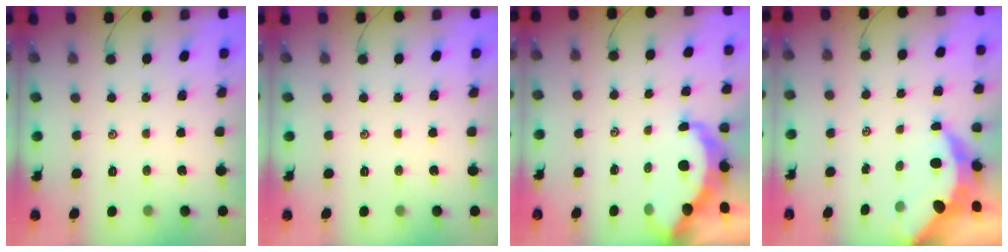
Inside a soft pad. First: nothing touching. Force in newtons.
{"total": 0.0}
{"total": 6.8, "press": 6.7, "slide": 0.9}
{"total": 8.5, "press": 8.4, "slide": 1.3}